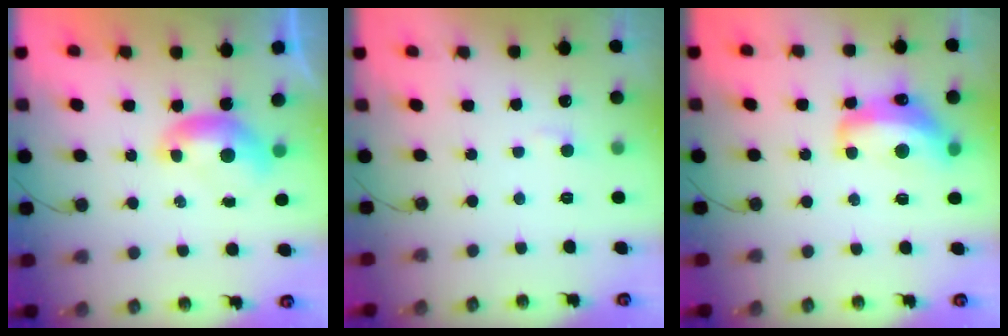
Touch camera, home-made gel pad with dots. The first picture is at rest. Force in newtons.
{"total": 2.7, "press": 2.7, "slide": 0.4}
{"total": 8.3, "press": 8.3, "slide": 0.9}